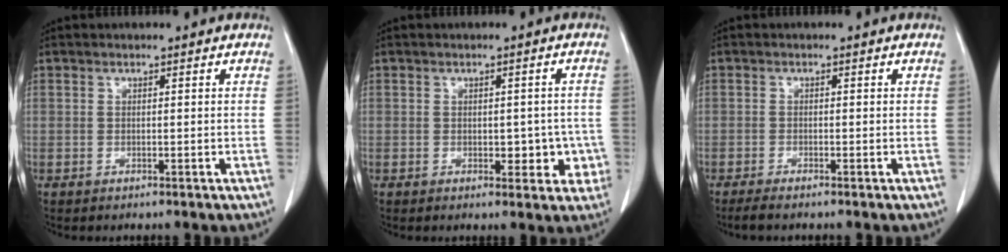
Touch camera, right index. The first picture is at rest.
{"total": 4.4, "force": [-0.9, 2.7, 3.4], "torque": [-0.023, 0.011, -0.003]}
{"total": 2.3, "force": [-1.9, 0.0, 1.3], "torque": [-0.024, -0.005, -0.033]}